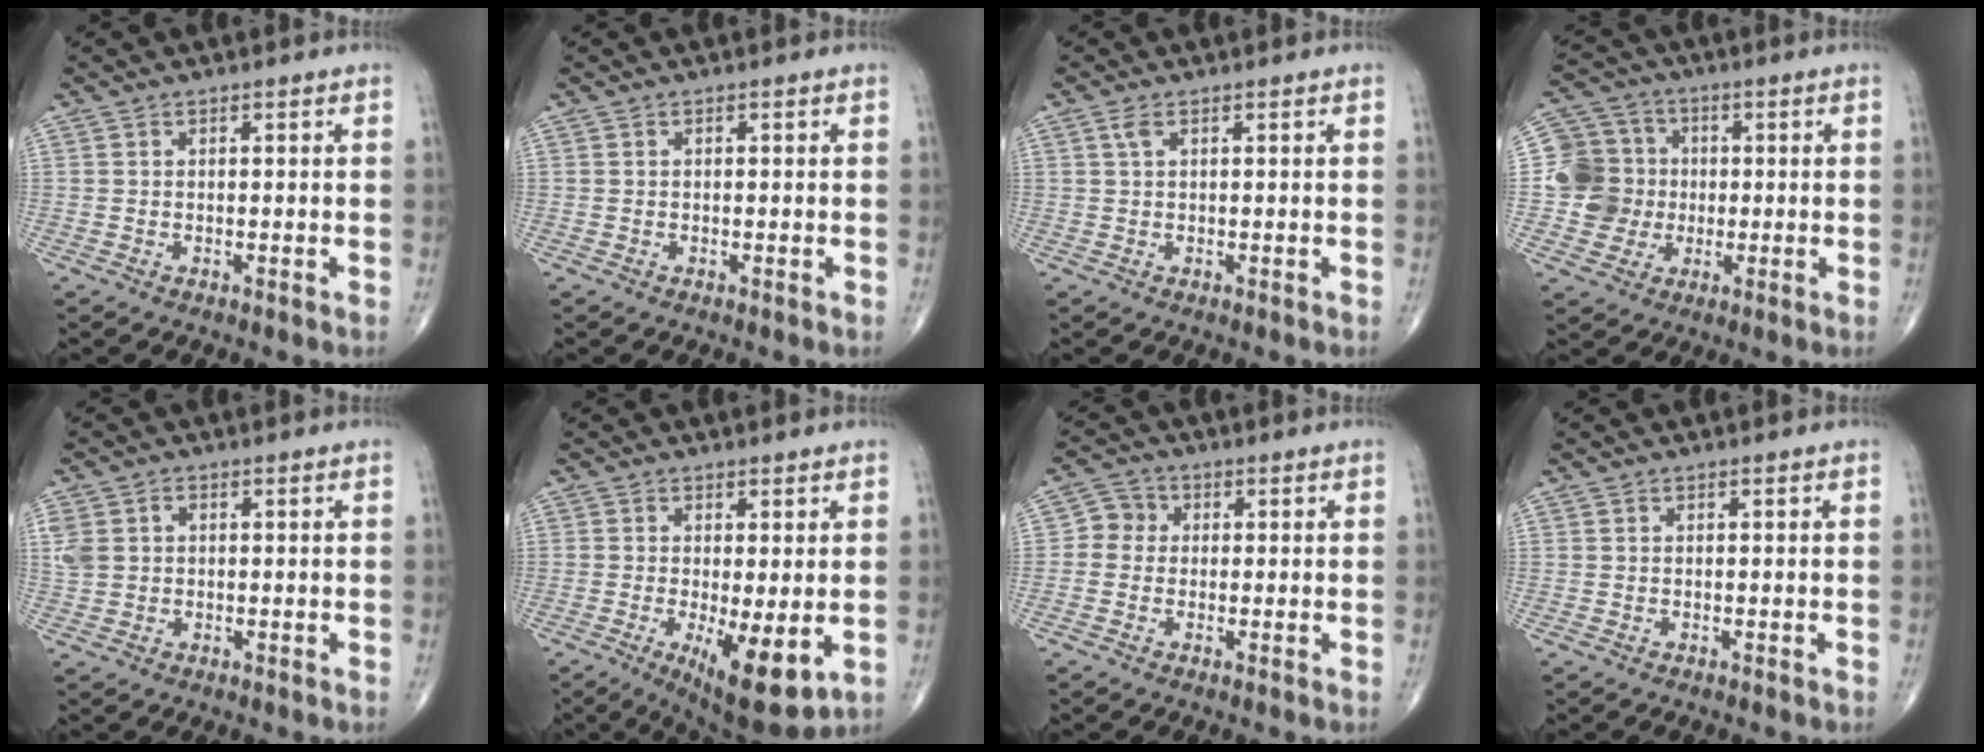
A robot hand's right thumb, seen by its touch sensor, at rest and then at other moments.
{"total": 0.0}
{"total": 1.5, "force": [0.6, 0.6, 1.2], "torque": [-0.032, 0.009, 0.014]}
{"total": 10.5, "force": [-0.5, 10.1, 2.8], "torque": [-0.020, 0.019, -0.011]}
{"total": 5.0, "force": [0.8, 4.1, 2.8], "torque": [-0.062, 0.014, 0.024]}
{"total": 10.7, "force": [-2.5, 3.5, 9.8], "torque": [-0.151, -0.026, -0.028]}
{"total": 3.8, "force": [-0.1, 3.5, 1.3], "torque": [-0.002, 0.010, -0.014]}
{"total": 0.0}